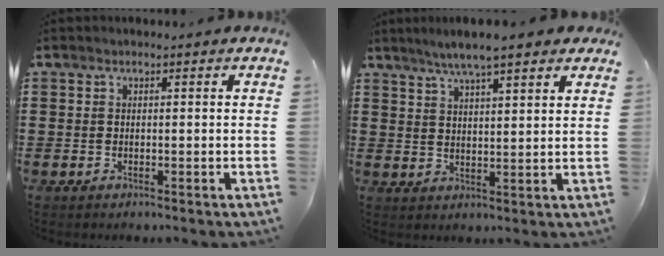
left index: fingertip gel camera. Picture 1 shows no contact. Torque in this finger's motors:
{"motor_torque": [1.34, -0.79, 0.42, 0.14]}